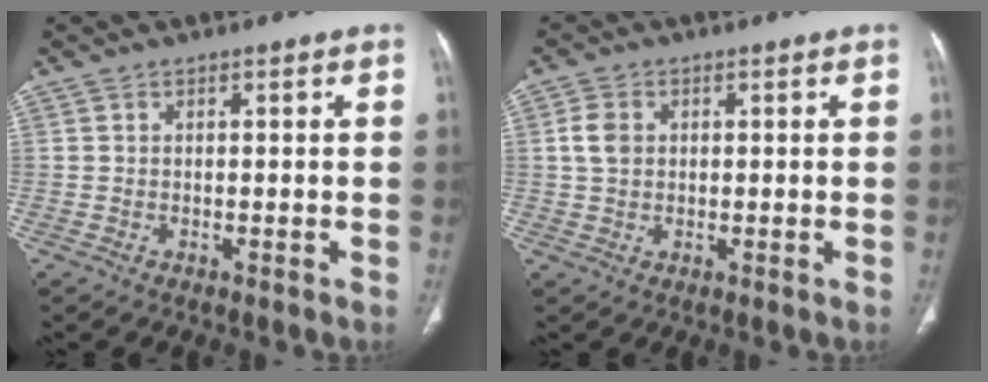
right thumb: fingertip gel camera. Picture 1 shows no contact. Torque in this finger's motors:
{"motor_torque": [-0.12, 0.02, 0.57, -0.48, 0.01]}